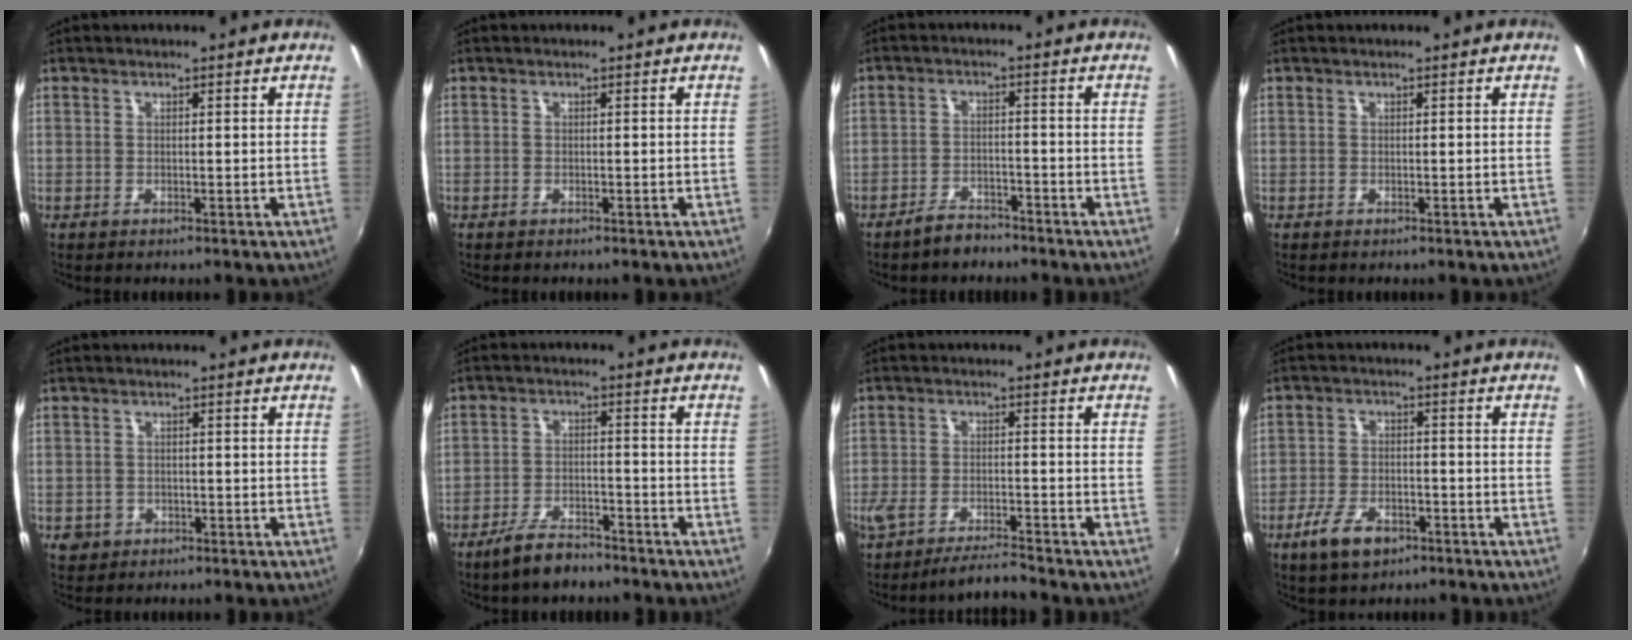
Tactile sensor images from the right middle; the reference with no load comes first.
{"total": 0.8, "force": [-0.6, 0.3, 0.3], "torque": [-0.007, -0.001, -0.009]}
{"total": 4.3, "force": [-3.7, 1.5, 1.5], "torque": [-0.043, 0.007, -0.059]}
{"total": 0.0}
{"total": 3.1, "force": [-1.1, 2.7, 0.9], "torque": [-0.024, -0.002, -0.015]}
{"total": 7.0, "force": [-5.7, 2.2, 3.5], "torque": [-0.081, 0.000, -0.096]}
{"total": 6.1, "force": [-5.7, 0.2, 2.3], "torque": [-0.063, -0.011, -0.104]}
{"total": 7.6, "force": [-4.6, 3.7, 4.7], "torque": [-0.114, -0.007, -0.080]}